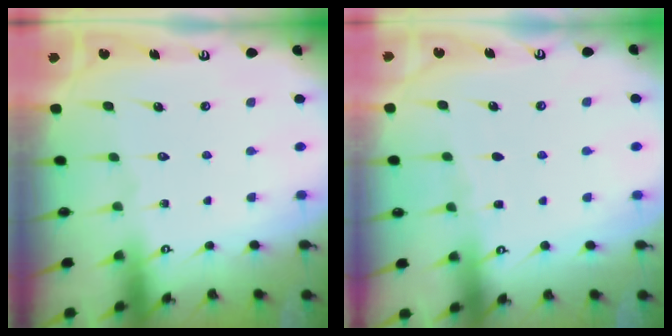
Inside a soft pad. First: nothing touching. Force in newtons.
{"total": 2.3, "press": 2.3, "slide": 0.3}